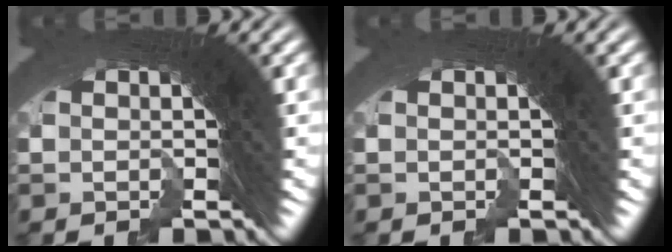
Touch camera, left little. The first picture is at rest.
{"total": 0.0}